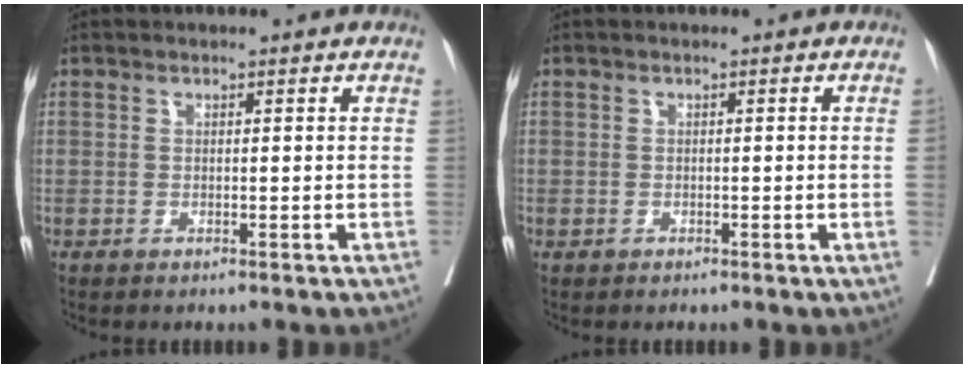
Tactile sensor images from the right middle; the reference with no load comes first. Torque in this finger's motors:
{"motor_torque": [0.36, -0.35, -0.65, -0.21]}